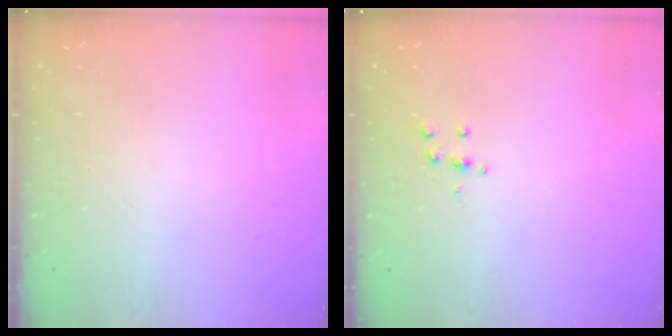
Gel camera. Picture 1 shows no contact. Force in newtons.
{"total": 4.0, "press": 3.9, "slide": 0.9}